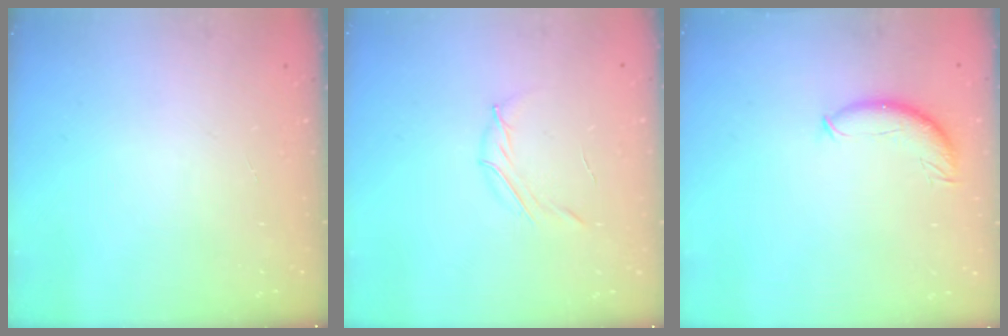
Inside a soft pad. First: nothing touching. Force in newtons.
{"total": 4.0, "press": 3.9, "slide": 1.0}
{"total": 8.4, "press": 8.3, "slide": 1.2}